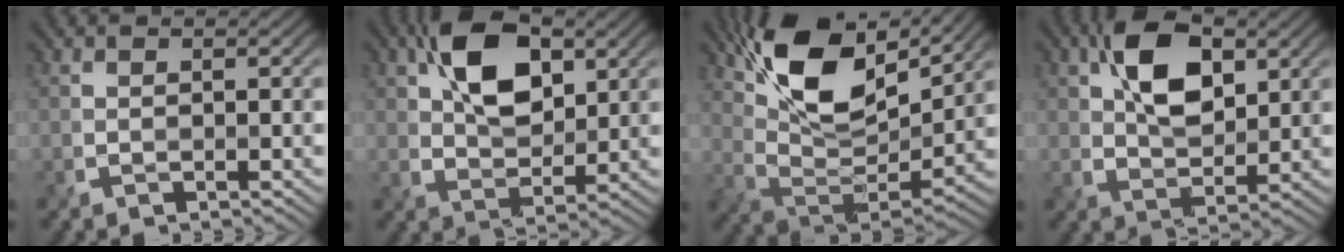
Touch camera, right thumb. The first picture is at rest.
{"total": 9.9, "force": [3.8, 5.7, 7.2], "torque": [-0.139, 0.010, 0.067]}
{"total": 14.0, "force": [8.0, 6.2, 9.7], "torque": [-0.195, 0.007, 0.155]}
{"total": 9.0, "force": [3.3, 5.0, 6.7], "torque": [-0.128, 0.007, 0.055]}